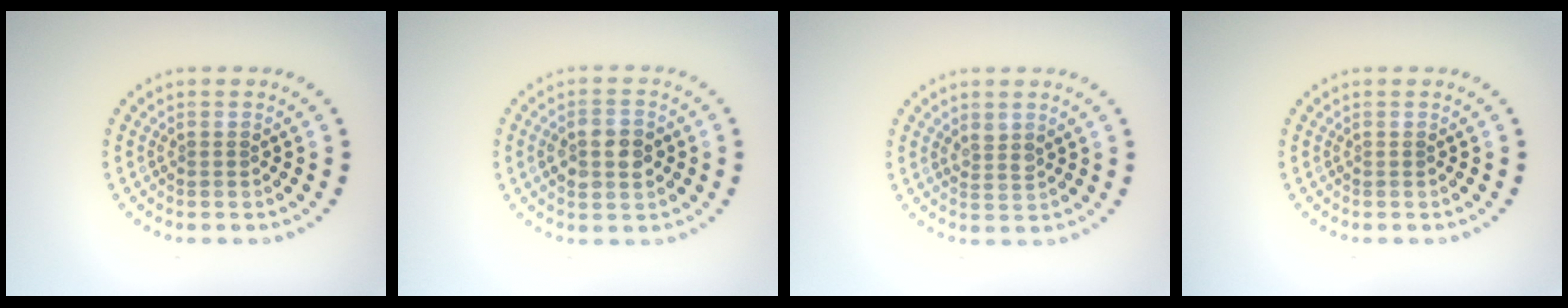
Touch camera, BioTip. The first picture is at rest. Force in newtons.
{"total": 3.8, "press": 3.8, "slide": 0.2}
{"total": 1.3, "press": 1.1, "slide": 0.7}
{"total": 0.0}